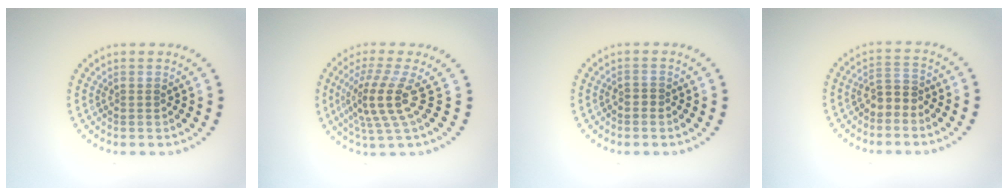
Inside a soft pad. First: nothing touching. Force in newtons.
{"total": 4.1, "press": 3.0, "slide": 2.8}
{"total": 0.5, "press": 0.3, "slide": 0.4}
{"total": 2.0, "press": 1.8, "slide": 0.9}